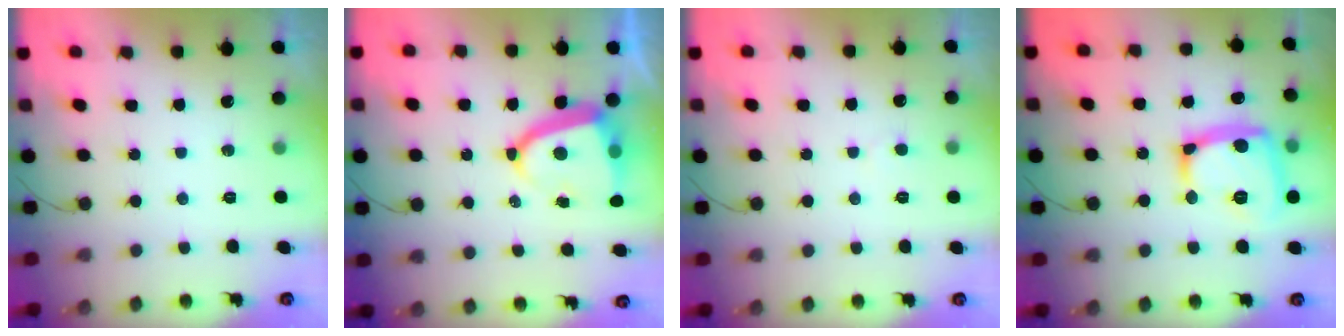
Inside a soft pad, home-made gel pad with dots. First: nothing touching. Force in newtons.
{"total": 10.7, "press": 10.6, "slide": 1.3}
{"total": 2.7, "press": 2.7, "slide": 0.3}
{"total": 18.2, "press": 18.2, "slide": 1.5}